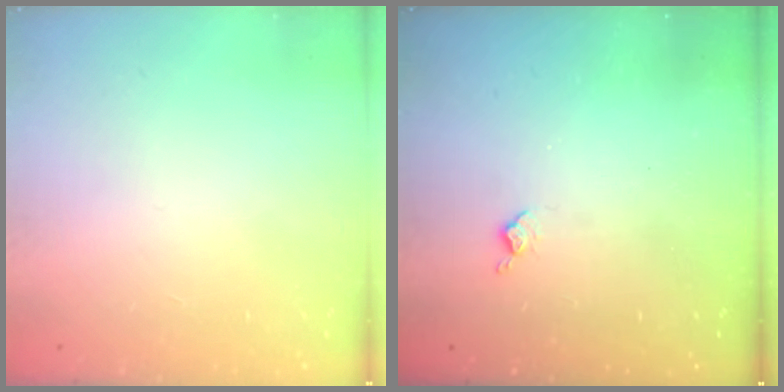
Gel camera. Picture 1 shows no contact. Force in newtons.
{"total": 4.1, "press": 4.0, "slide": 0.7}